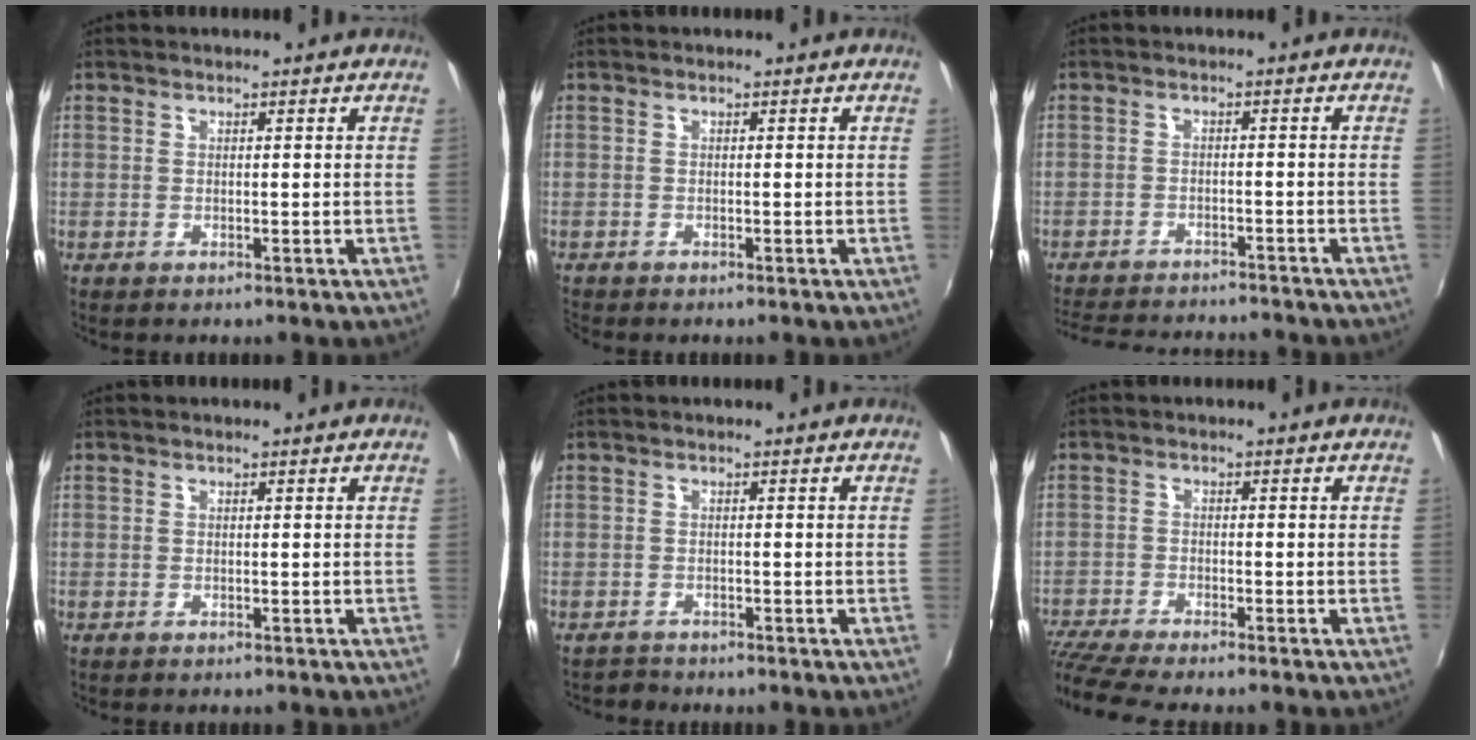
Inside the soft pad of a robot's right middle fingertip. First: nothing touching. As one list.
[{"total": 0.7, "force": [-0.7, 0.1, 0.1], "torque": [-0.001, -0.003, -0.014]}, {"total": 15.2, "force": [-13.8, 2.8, 5.8], "torque": [-0.122, -0.019, -0.199]}, {"total": 0.6, "force": [-0.4, 0.0, 0.4], "torque": [-0.002, 0.004, -0.005]}, {"total": 1.7, "force": [-1.6, 0.5, -0.3], "torque": [-0.002, 0.002, -0.029]}, {"total": 8.5, "force": [-7.7, -0.1, 3.6], "torque": [-0.099, -0.037, -0.137]}]